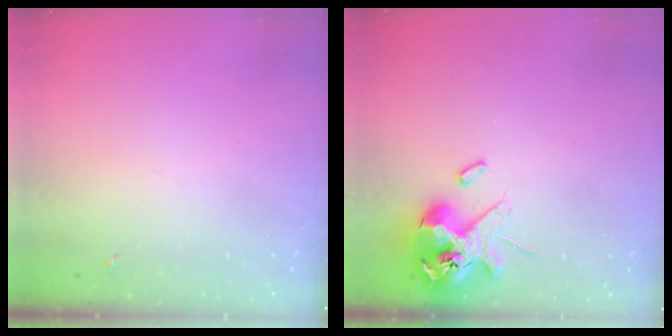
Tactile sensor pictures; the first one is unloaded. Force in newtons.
{"total": 14.1, "press": 13.9, "slide": 2.5}